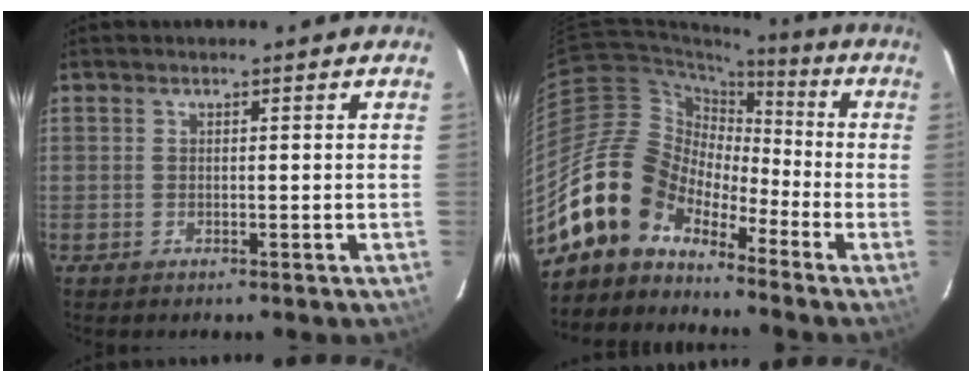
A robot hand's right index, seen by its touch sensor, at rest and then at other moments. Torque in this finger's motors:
{"motor_torque": [0.62, -0.66, 0.00, -0.21]}